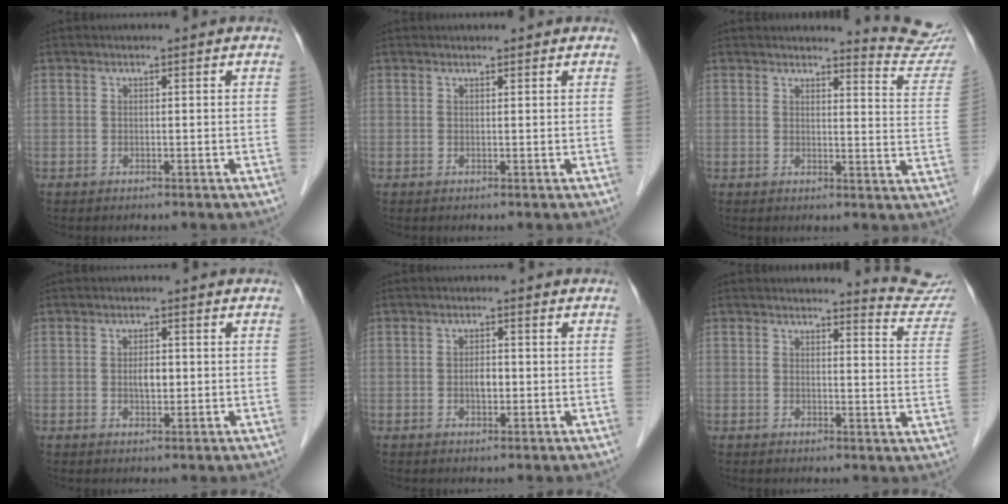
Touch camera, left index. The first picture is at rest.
{"total": 0.9, "force": [0.8, 0.3, 0.1], "torque": [-0.009, 0.009, 0.015]}
{"total": 9.3, "force": [9.2, -0.7, -0.1], "torque": [0.003, -0.090, 0.084]}
{"total": 2.1, "force": [0.0, 1.1, 1.8], "torque": [-0.033, 0.001, 0.001]}
{"total": 1.9, "force": [-0.3, 1.0, 1.5], "torque": [-0.026, 0.002, -0.003]}
{"total": 7.7, "force": [7.7, -0.1, 0.1], "torque": [0.006, -0.067, 0.064]}